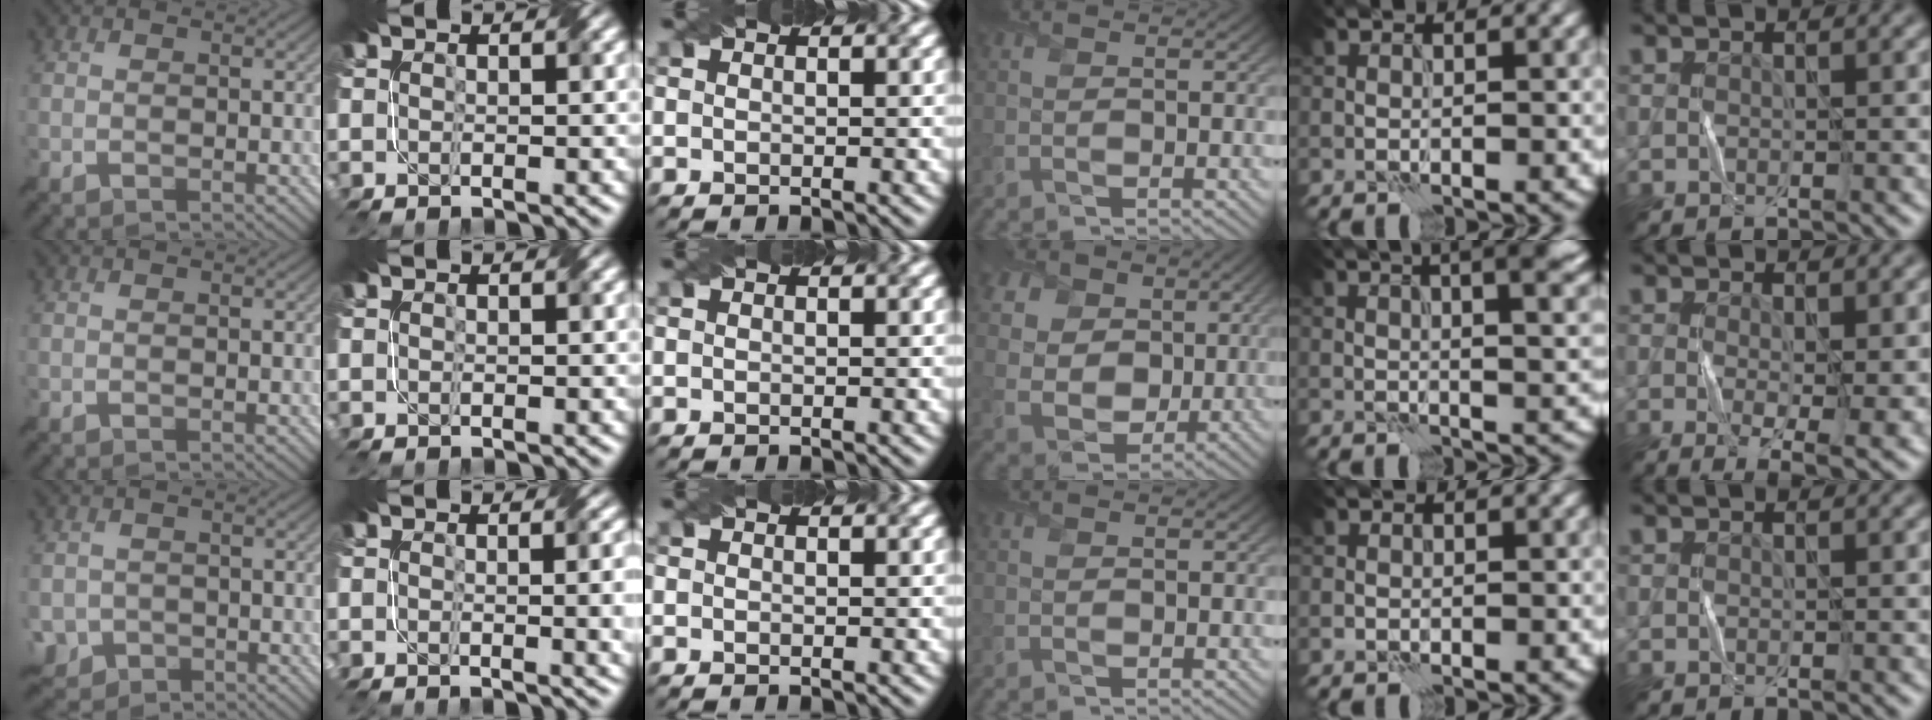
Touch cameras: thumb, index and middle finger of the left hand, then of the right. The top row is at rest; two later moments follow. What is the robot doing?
{"motion": "fold", "object": "bubble wrap"}